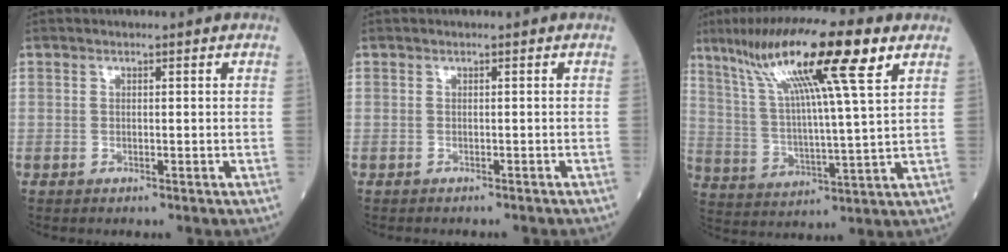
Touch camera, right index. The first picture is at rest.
{"total": 3.6, "force": [-3.3, 0.9, 1.2], "torque": [-0.014, -0.007, -0.036]}
{"total": 17.8, "force": [9.9, 0.6, 14.8], "torque": [-0.270, 0.033, 0.169]}